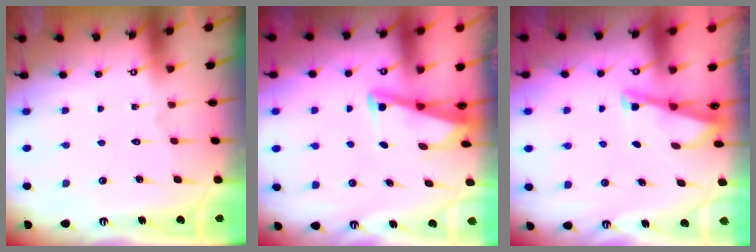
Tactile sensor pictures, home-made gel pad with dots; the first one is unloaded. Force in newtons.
{"total": 2.8, "press": 2.8, "slide": 0.3}
{"total": 2.9, "press": 2.9, "slide": 0.2}